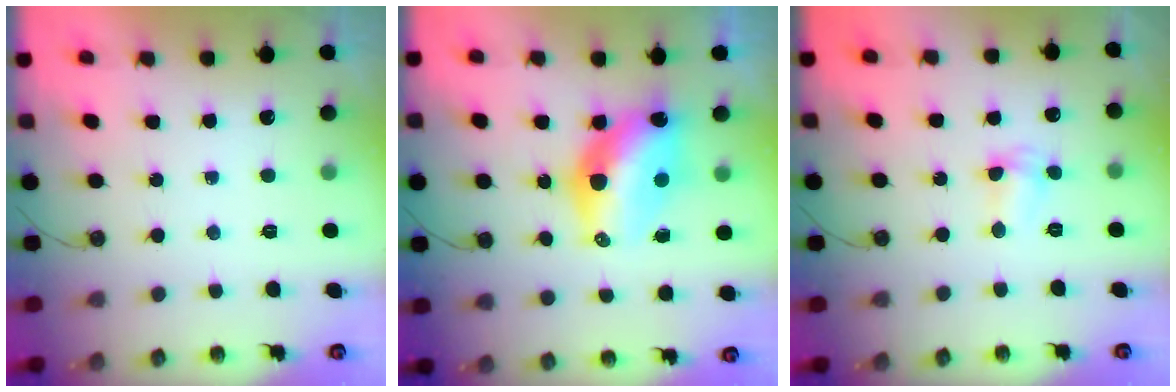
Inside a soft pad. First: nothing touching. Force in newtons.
{"total": 14.1, "press": 13.3, "slide": 4.5}
{"total": 2.6, "press": 2.6, "slide": 0.6}